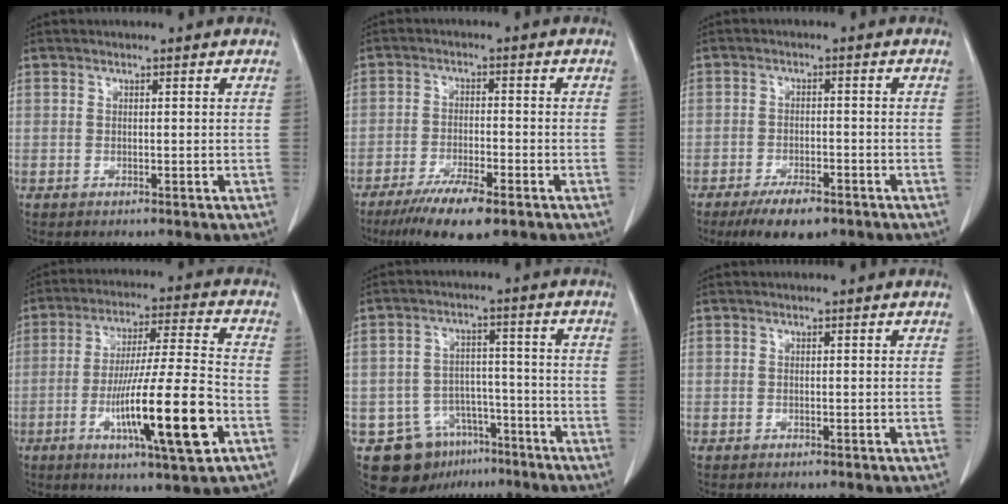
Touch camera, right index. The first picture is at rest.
{"total": 8.7, "force": [-5.8, 1.5, 6.3], "torque": [-0.109, -0.018, -0.096]}
{"total": 6.8, "force": [-4.8, 2.3, 4.3], "torque": [-0.072, -0.007, -0.076]}
{"total": 16.6, "force": [-5.7, 0.7, 15.6], "torque": [-0.273, -0.015, -0.093]}
{"total": 10.7, "force": [-6.4, 7.8, 3.4], "torque": [-0.054, 0.024, -0.093]}
{"total": 0.0}